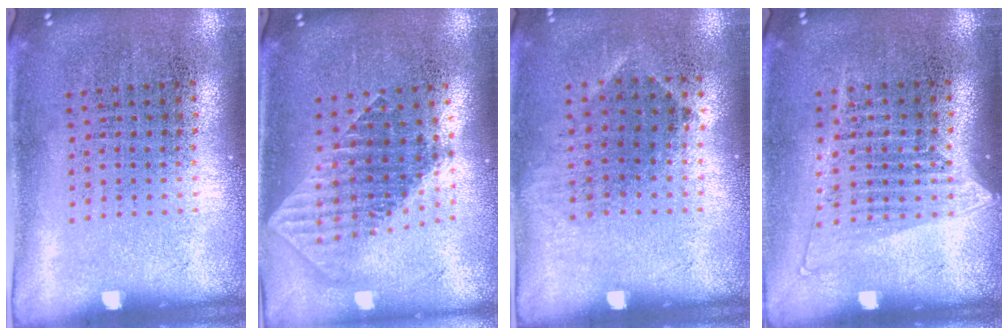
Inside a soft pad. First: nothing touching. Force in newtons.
{"total": 1.9, "press": 1.5, "slide": 1.1}
{"total": 1.1, "press": 0.9, "slide": 0.7}
{"total": 1.3, "press": 1.1, "slide": 0.6}